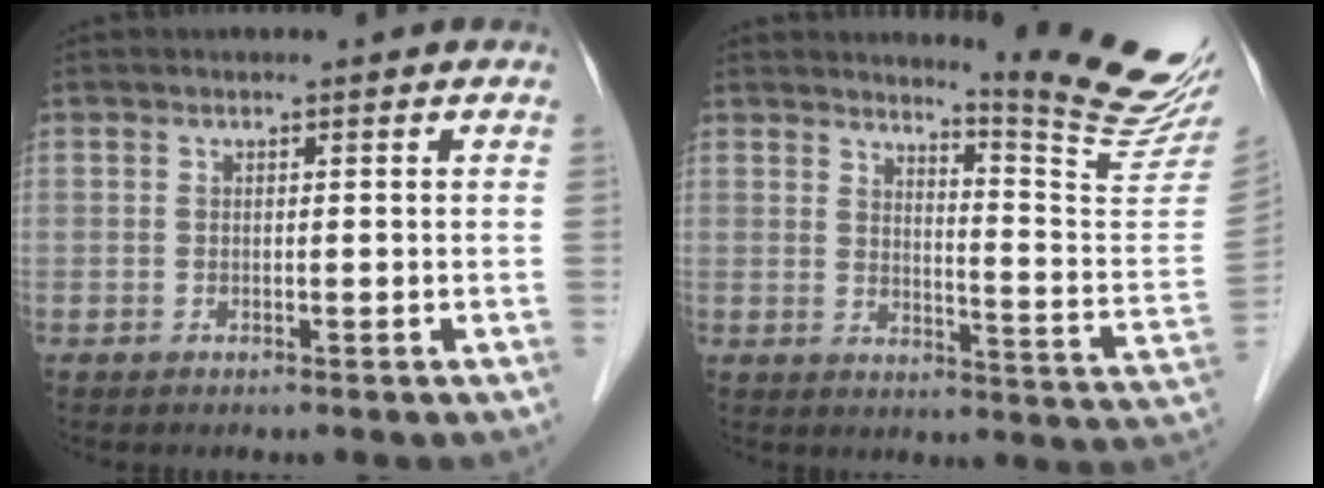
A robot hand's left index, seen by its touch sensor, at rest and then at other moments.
{"total": 14.6, "force": [13.6, -2.3, 4.8], "torque": [-0.070, -0.124, 0.162]}